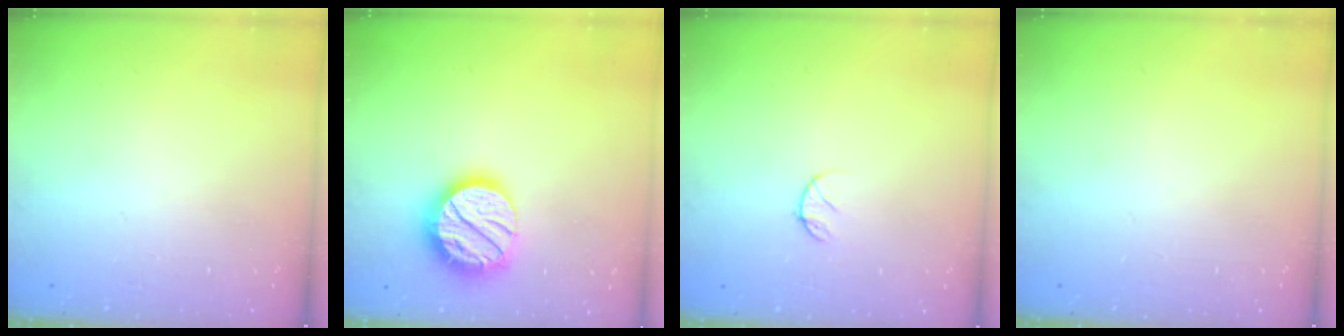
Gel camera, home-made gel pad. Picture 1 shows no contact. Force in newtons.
{"total": 18.0, "press": 17.9, "slide": 1.4}
{"total": 4.3, "press": 4.3, "slide": 0.3}
{"total": 0.0}